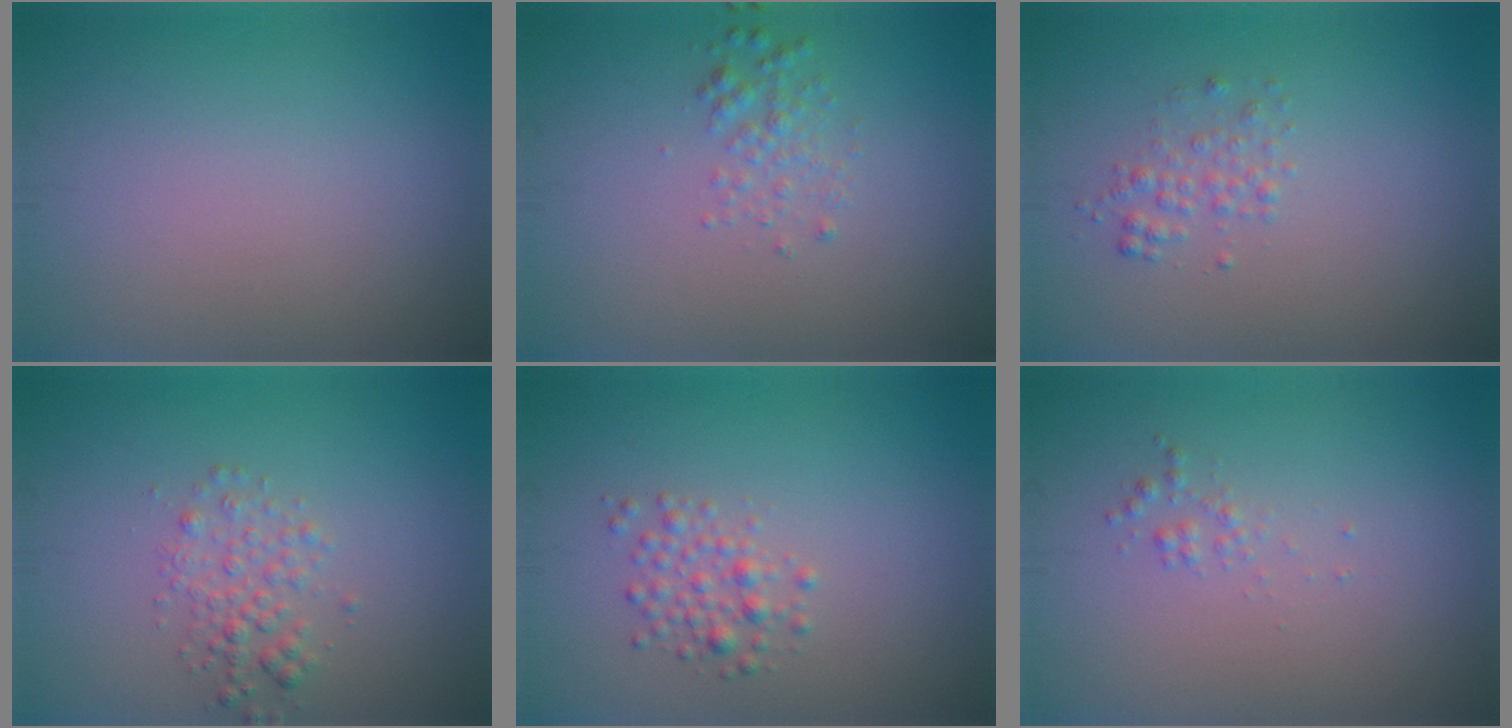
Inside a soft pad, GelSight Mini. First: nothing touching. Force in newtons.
{"total": 1.6, "press": 1.6, "slide": 0.0}
{"total": 1.4, "press": 1.4, "slide": 0.0}
{"total": 2.1, "press": 2.1, "slide": 0.1}
{"total": 1.9, "press": 1.9, "slide": 0.1}
{"total": 0.7, "press": 0.7, "slide": 0.0}